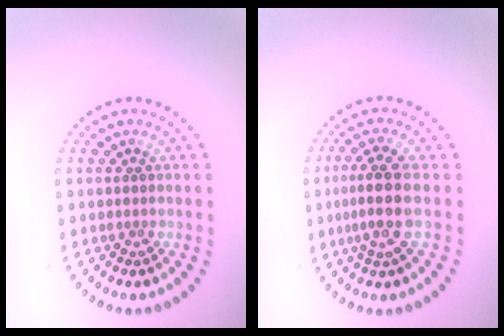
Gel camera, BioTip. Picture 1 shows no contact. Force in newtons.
{"total": 3.5, "press": 3.0, "slide": 1.8}